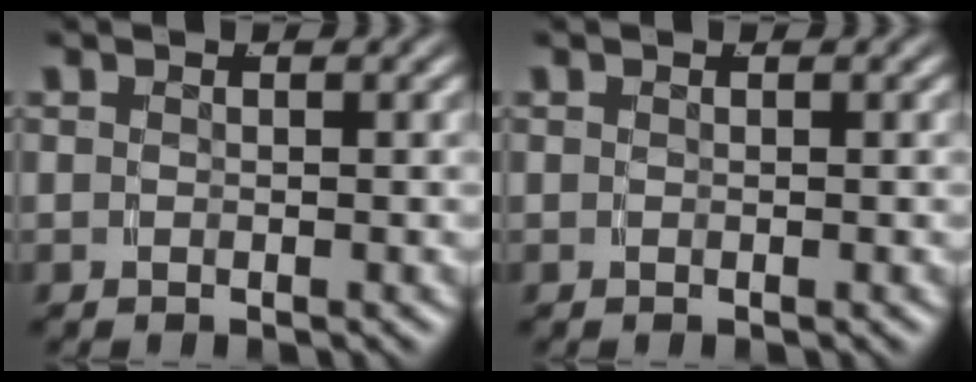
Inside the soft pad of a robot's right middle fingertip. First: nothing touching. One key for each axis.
{"total": 0.0}